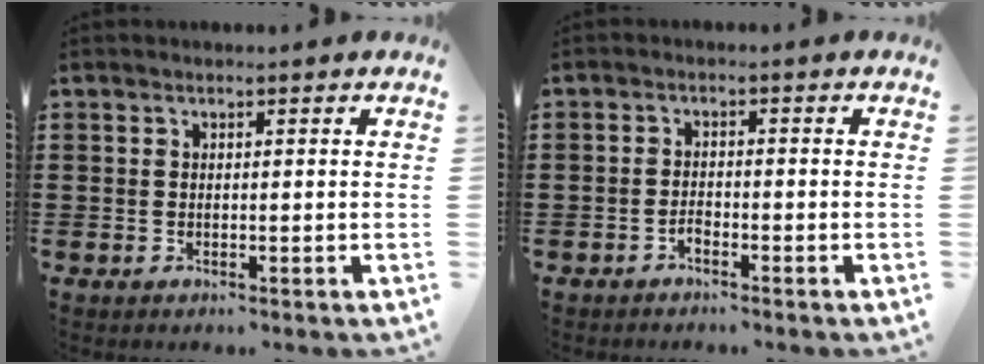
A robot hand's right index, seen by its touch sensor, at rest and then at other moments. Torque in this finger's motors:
{"motor_torque": [0.54, 0.52, 0.02, -0.07]}